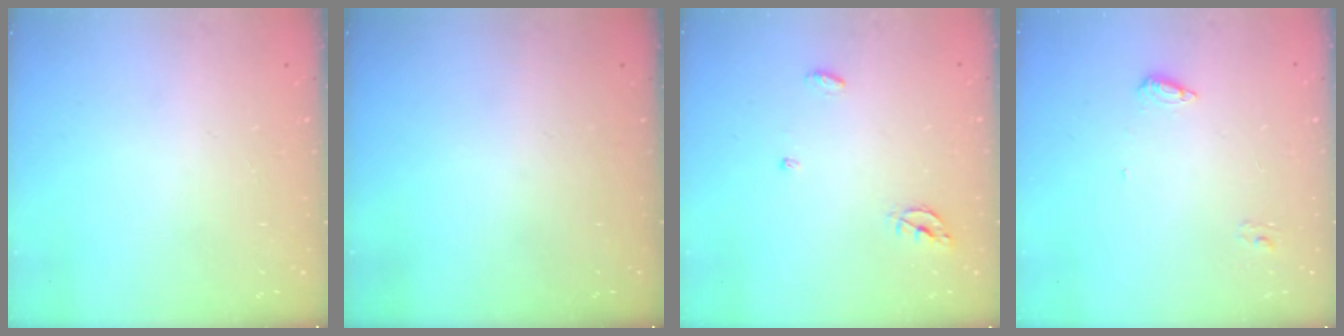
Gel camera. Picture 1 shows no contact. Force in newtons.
{"total": 0.0}
{"total": 4.2, "press": 4.2, "slide": 0.3}
{"total": 7.0, "press": 7.0, "slide": 0.5}